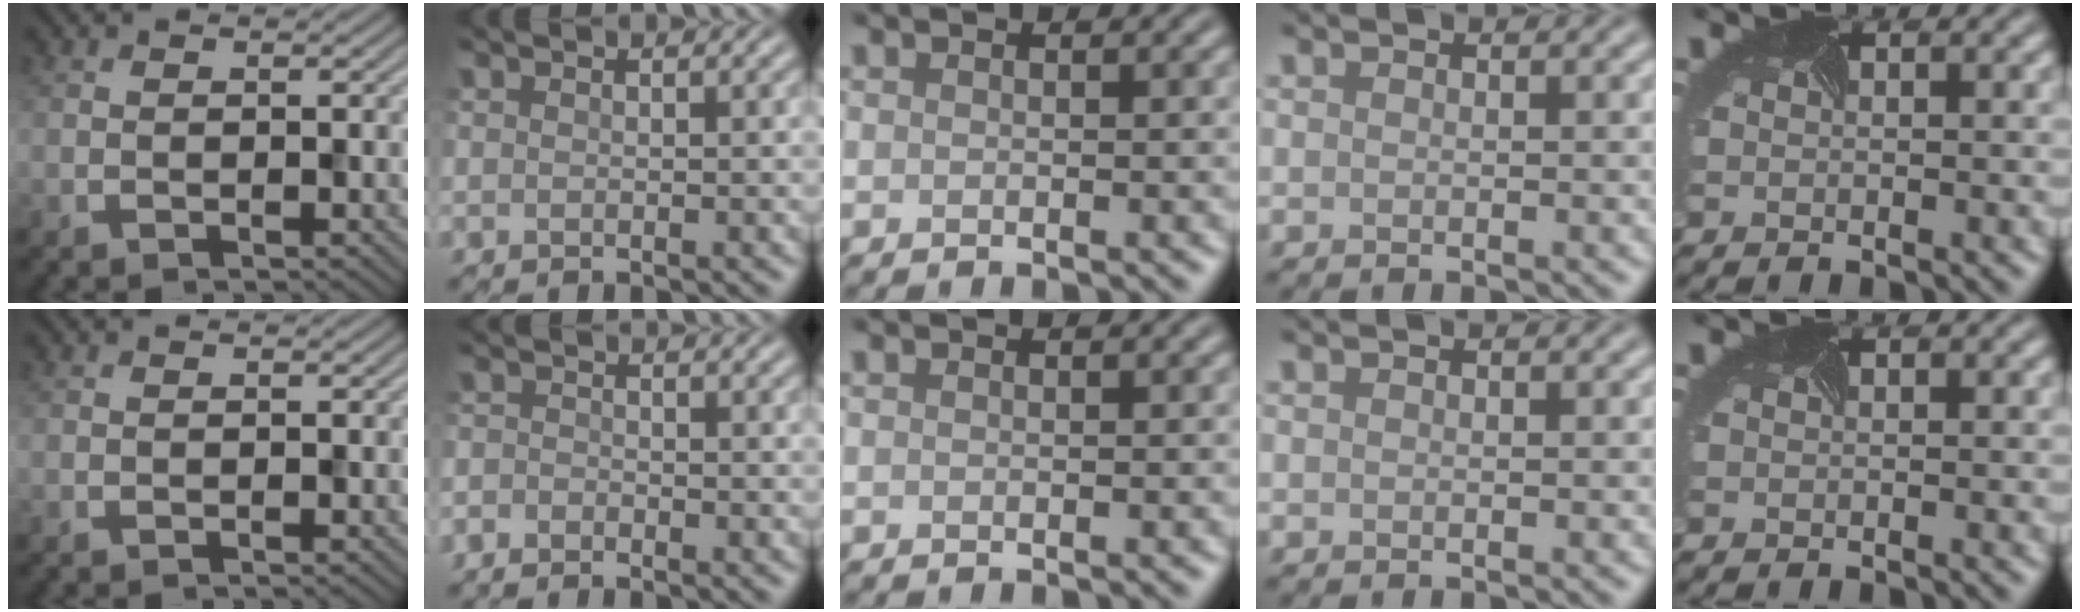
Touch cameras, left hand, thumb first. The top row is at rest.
{"index": {"total": 1.2, "force": [-1.1, 0.5, 0.0], "torque": [0.005, -0.002, -0.027]}}